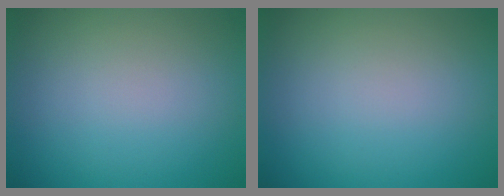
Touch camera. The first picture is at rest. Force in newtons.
{"total": 0.0}